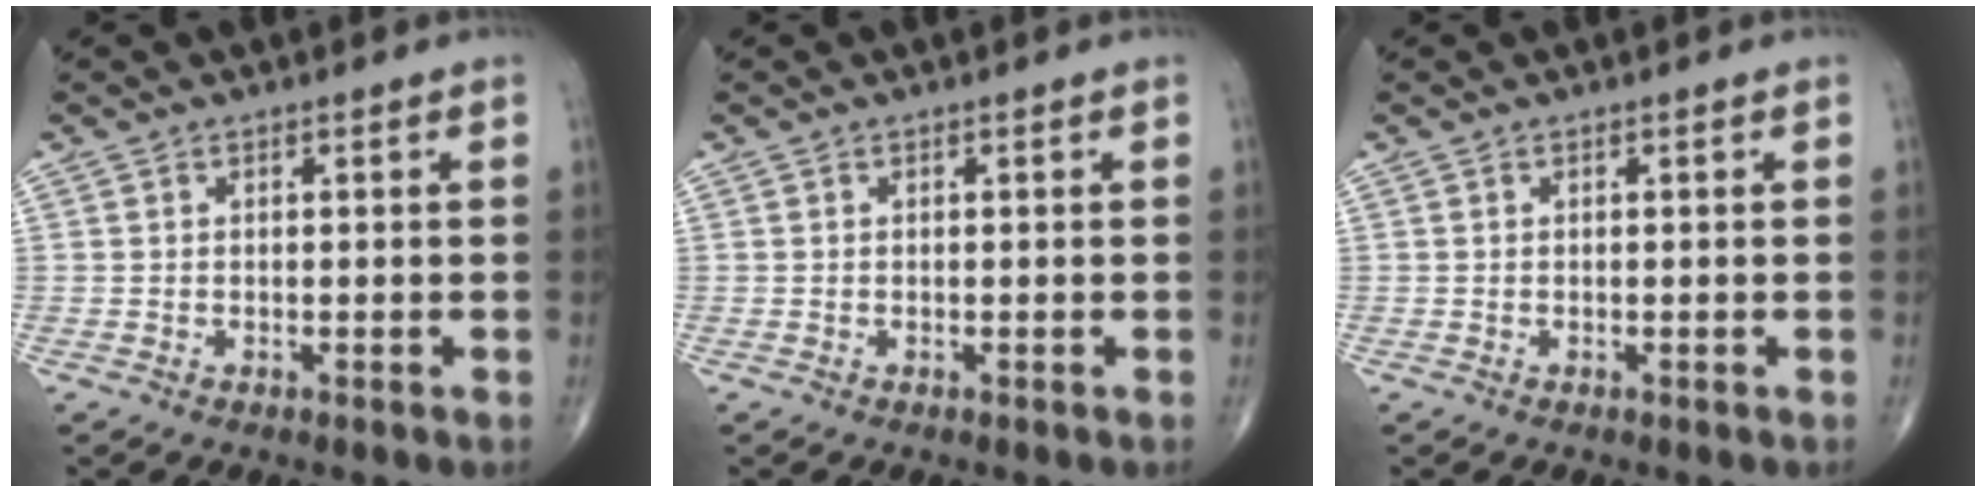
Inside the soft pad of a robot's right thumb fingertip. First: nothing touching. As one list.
[{"total": 0.0}, {"total": 0.0}]